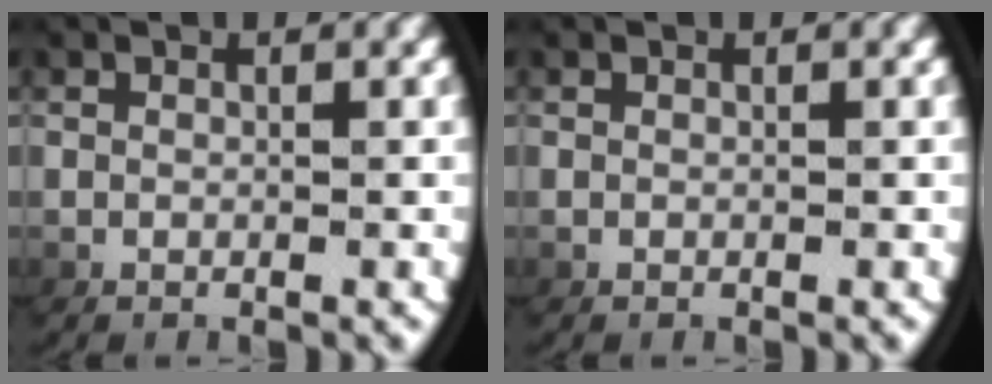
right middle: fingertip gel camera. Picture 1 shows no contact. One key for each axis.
{"total": 0.0}